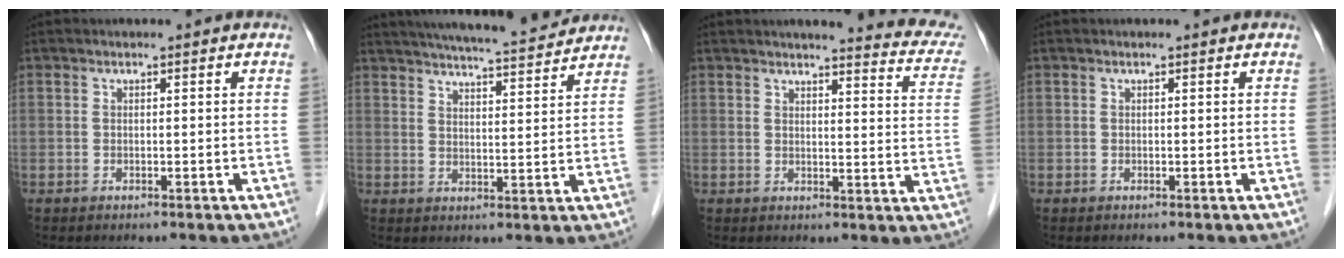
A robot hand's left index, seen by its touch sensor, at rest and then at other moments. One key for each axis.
{"total": 14.2, "fx": 13.1, "fy": 0.7, "fz": 5.4, "tx": -0.091, "ty": 0.008, "tz": 0.180}
{"total": 13.6, "fx": 12.5, "fy": 1.3, "fz": 5.4, "tx": -0.046, "ty": -0.051, "tz": 0.114}
{"total": 0.0}